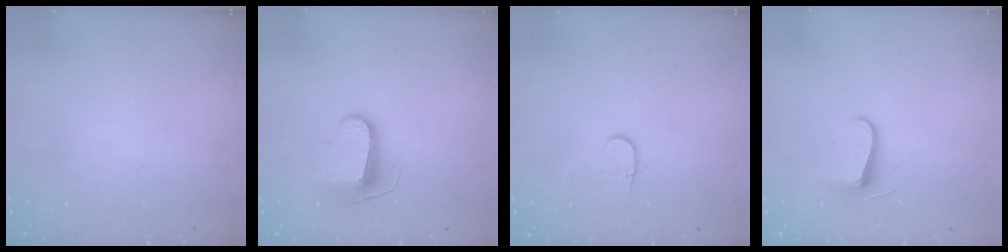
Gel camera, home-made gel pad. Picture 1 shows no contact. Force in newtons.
{"total": 8.9, "press": 8.9, "slide": 0.8}
{"total": 4.9, "press": 4.9, "slide": 0.5}
{"total": 7.8, "press": 7.7, "slide": 0.4}